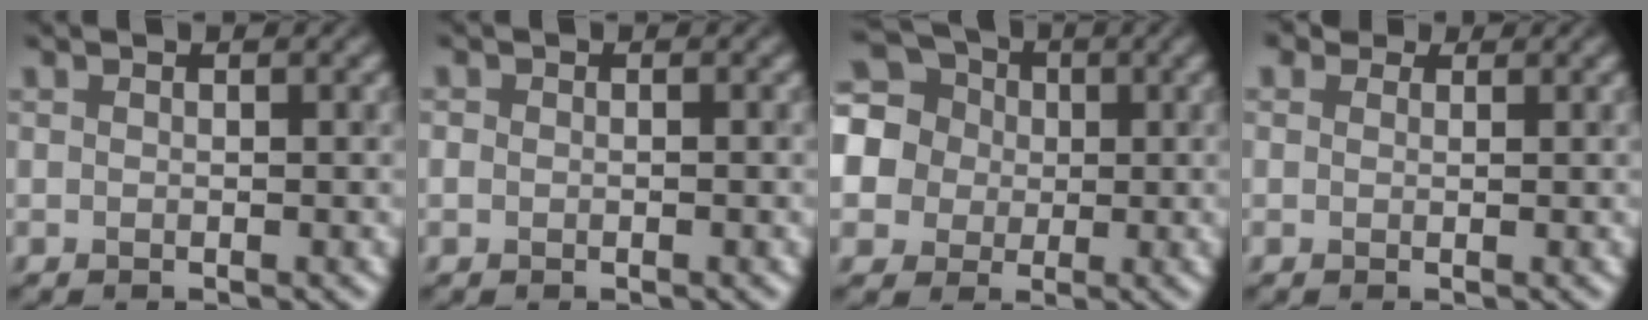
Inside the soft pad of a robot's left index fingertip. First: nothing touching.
{"total": 1.0, "force": [0.0, 0.8, 0.6], "torque": [-0.005, -0.001, -0.004]}
{"total": 12.4, "force": [2.4, 11.2, 4.7], "torque": [-0.133, 0.031, 0.018]}
{"total": 1.5, "force": [1.1, 0.9, 0.6], "torque": [-0.008, -0.005, -0.001]}